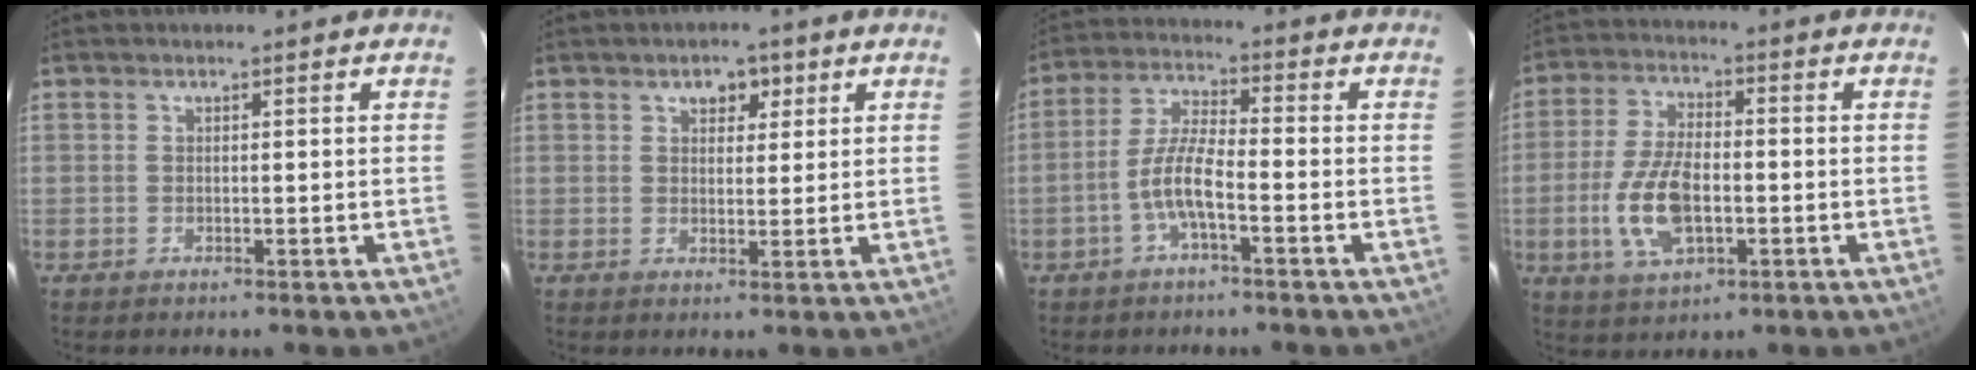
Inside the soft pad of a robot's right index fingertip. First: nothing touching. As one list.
[{"total": 3.7, "force": [1.9, 2.5, 1.9], "torque": [-0.020, 0.009, 0.030]}, {"total": 8.1, "force": [-3.6, 1.7, 7.0], "torque": [-0.156, 0.007, -0.072]}, {"total": 11.6, "force": [-2.8, 5.7, 9.7], "torque": [-0.206, -0.002, -0.047]}]